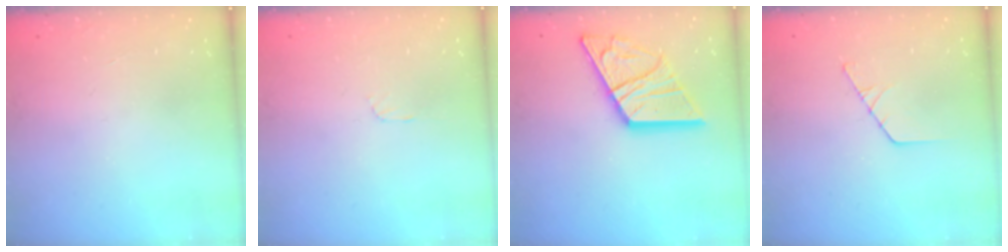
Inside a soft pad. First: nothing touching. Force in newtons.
{"total": 2.9, "press": 2.9, "slide": 0.4}
{"total": 19.1, "press": 18.9, "slide": 2.2}
{"total": 2.9, "press": 2.9, "slide": 0.3}